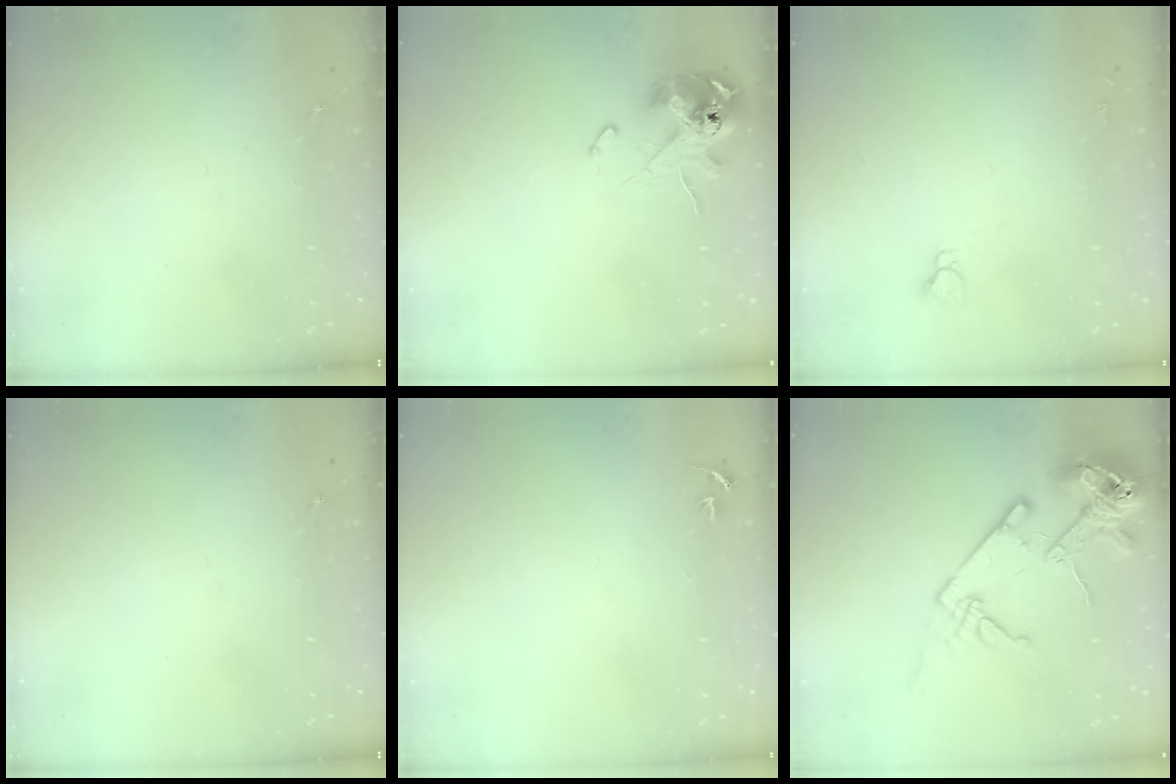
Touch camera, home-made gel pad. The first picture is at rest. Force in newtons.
{"total": 11.6, "press": 11.4, "slide": 2.1}
{"total": 2.9, "press": 2.9, "slide": 0.2}
{"total": 0.0}
{"total": 3.1, "press": 3.1, "slide": 0.3}
{"total": 18.6, "press": 18.4, "slide": 2.2}